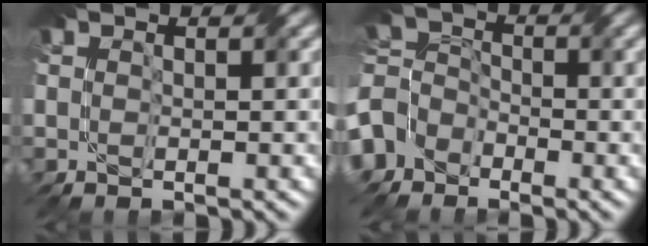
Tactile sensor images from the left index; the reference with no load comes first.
{"total": 5.2, "force": [-3.3, 3.9, 1.0], "torque": [-0.010, 0.011, -0.075]}